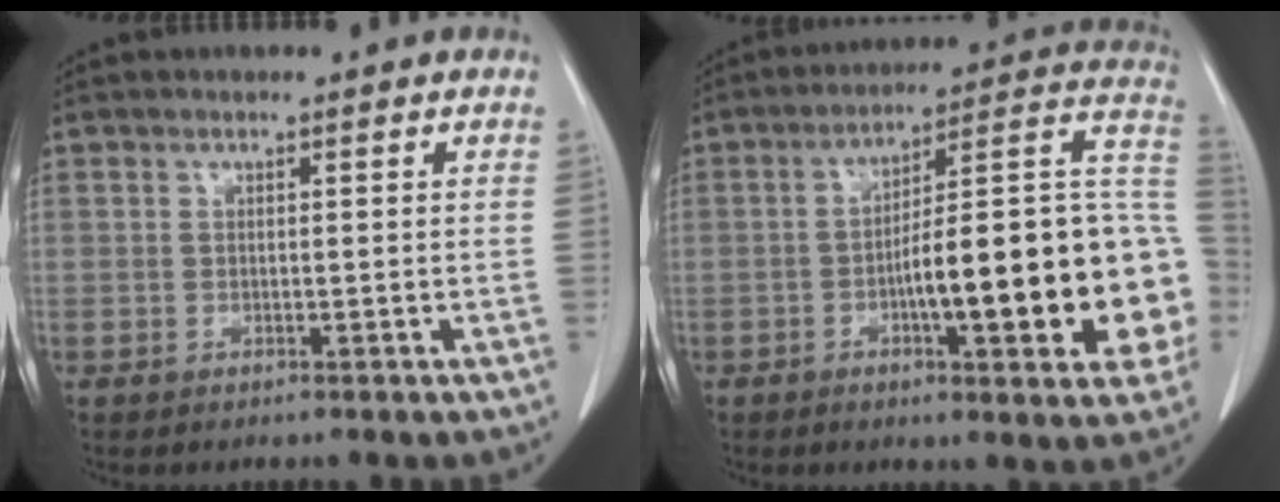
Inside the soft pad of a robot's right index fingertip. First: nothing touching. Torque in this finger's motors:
{"motor_torque": [2.14, 0.00, 0.58, 0.17]}